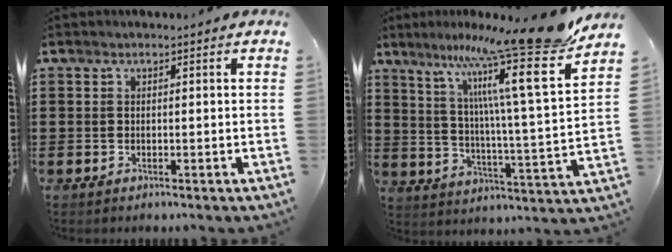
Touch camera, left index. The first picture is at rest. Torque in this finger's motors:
{"motor_torque": [1.52, -0.61, 1.05, 0.21]}